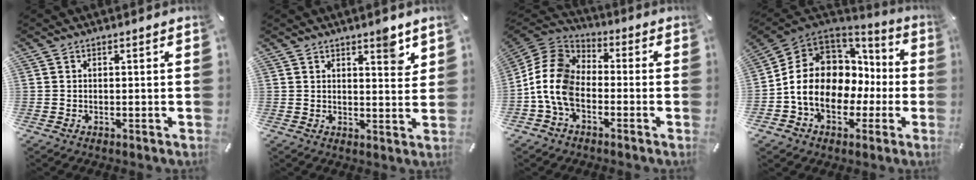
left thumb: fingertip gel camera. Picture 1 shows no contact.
{"total": 5.5, "force": [4.0, 2.1, 3.1], "torque": [-0.021, -0.031, 0.062]}
{"total": 12.5, "force": [-4.2, 8.7, 7.9], "torque": [-0.180, 0.016, -0.080]}
{"total": 14.5, "force": [-1.6, 11.7, 8.4], "torque": [-0.172, 0.002, -0.025]}